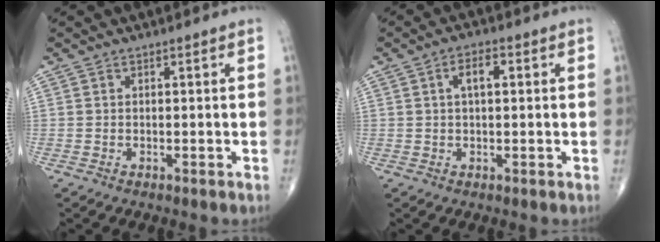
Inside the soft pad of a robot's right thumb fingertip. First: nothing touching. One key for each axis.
{"total": 3.9, "fx": 0.9, "fy": 1.7, "fz": 3.4, "tx": -0.057, "ty": 0.008, "tz": 0.013}